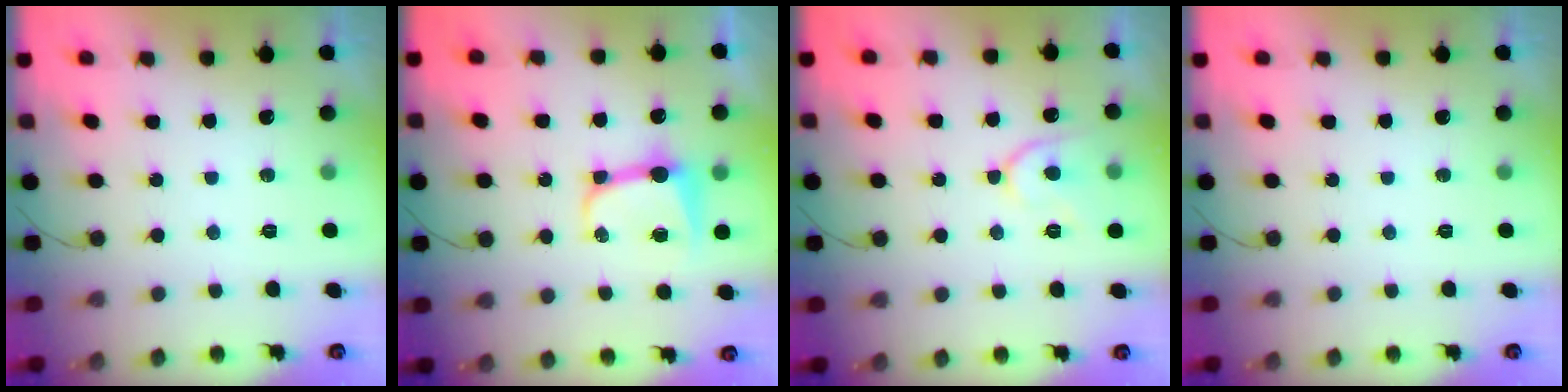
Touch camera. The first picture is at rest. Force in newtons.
{"total": 8.3, "press": 8.3, "slide": 0.1}
{"total": 9.2, "press": 9.2, "slide": 1.2}
{"total": 0.0}